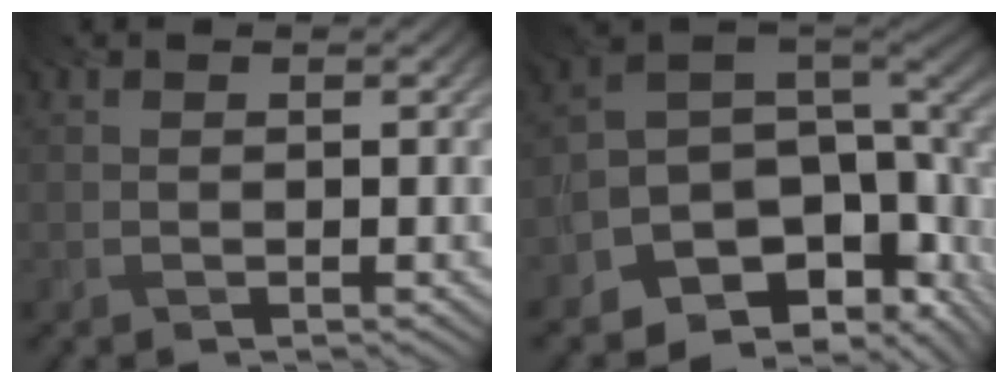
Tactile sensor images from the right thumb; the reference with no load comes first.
{"total": 12.2, "force": [-4.7, 7.9, 8.1], "torque": [-0.155, -0.028, -0.068]}